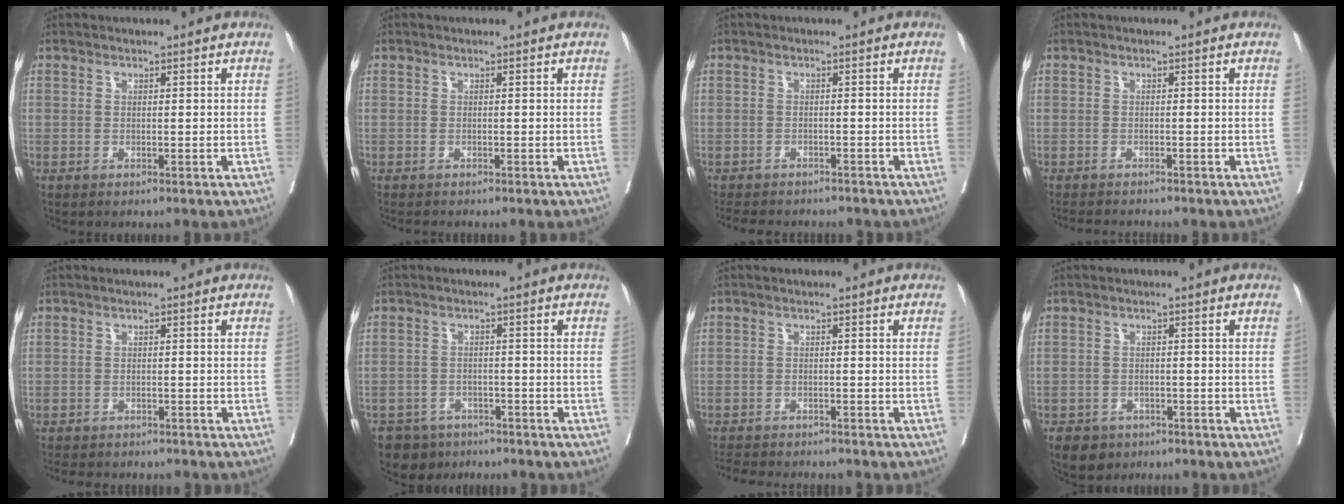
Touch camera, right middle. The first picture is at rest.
{"total": 1.5, "force": [-1.4, 0.2, 0.5], "torque": [-0.010, -0.005, -0.021]}
{"total": 9.1, "force": [-8.1, 3.2, 2.8], "torque": [-0.050, -0.005, -0.105]}
{"total": 4.4, "force": [-4.2, 0.5, 1.3], "torque": [-0.013, -0.010, -0.065]}
{"total": 7.2, "force": [-6.3, 2.5, 2.2], "torque": [-0.031, -0.003, -0.084]}
{"total": 5.6, "force": [-4.4, 3.4, 0.2], "torque": [0.004, 0.004, -0.069]}
{"total": 8.1, "force": [-7.6, 1.3, 2.5], "torque": [-0.035, -0.007, -0.111]}
{"total": 3.8, "force": [-2.5, 2.7, 0.7], "torque": [-0.012, 0.005, -0.036]}